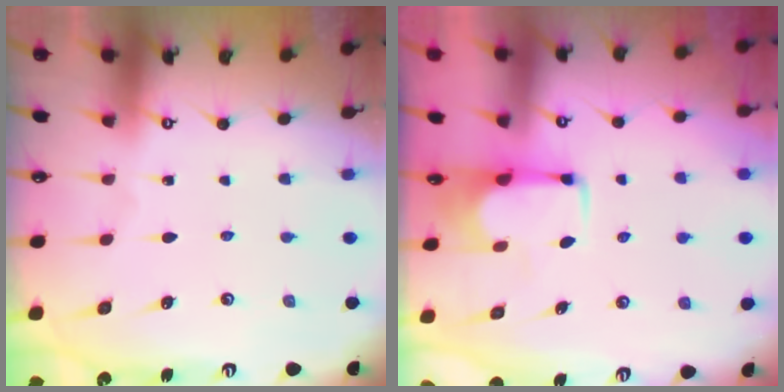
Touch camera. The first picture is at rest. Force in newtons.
{"total": 1.6, "press": 1.5, "slide": 0.6}